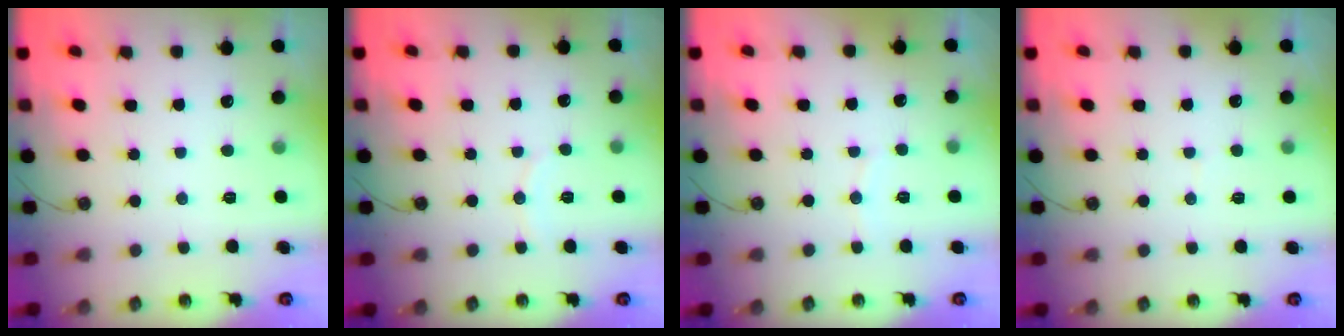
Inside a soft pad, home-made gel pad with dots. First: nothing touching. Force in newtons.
{"total": 3.7, "press": 3.7, "slide": 0.2}
{"total": 3.5, "press": 3.5, "slide": 0.4}
{"total": 2.8, "press": 2.8, "slide": 0.3}